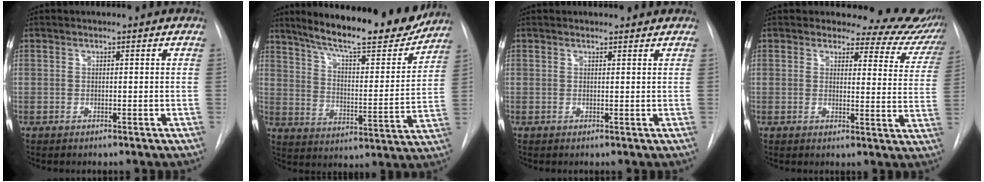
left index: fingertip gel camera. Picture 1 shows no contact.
{"total": 20.0, "force": [17.3, 2.8, 9.6], "torque": [-0.150, -0.027, 0.250]}
{"total": 2.3, "force": [2.2, 0.5, 0.4], "torque": [-0.009, 0.005, 0.022]}
{"total": 12.1, "force": [11.6, 3.2, 0.7], "torque": [0.027, -0.080, 0.097]}